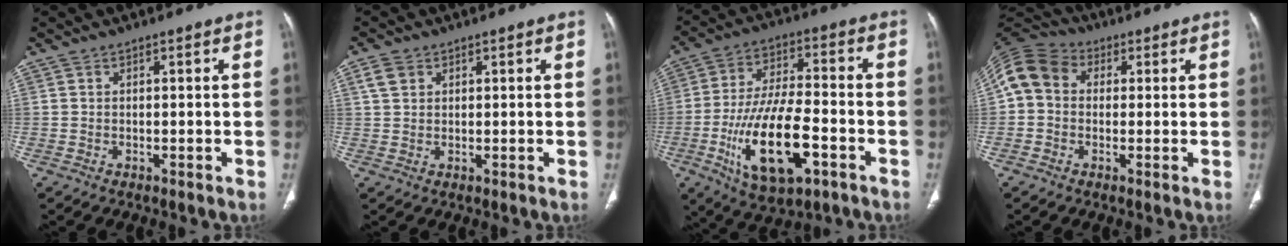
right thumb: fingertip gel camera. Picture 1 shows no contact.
{"total": 3.5, "force": [1.6, 2.6, 1.8], "torque": [-0.029, 0.000, 0.036]}
{"total": 18.2, "force": [-6.4, 7.5, 15.2], "torque": [-0.276, 0.023, -0.103]}
{"total": 9.6, "force": [1.0, 8.0, 5.1], "torque": [-0.094, 0.030, 0.002]}